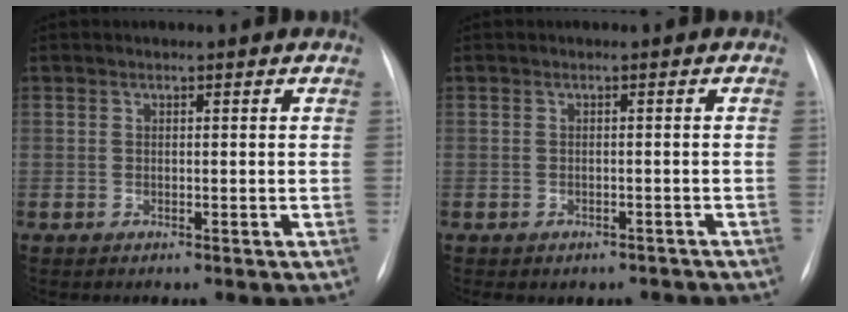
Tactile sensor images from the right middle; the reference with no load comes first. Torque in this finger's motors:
{"motor_torque": [0.47, -0.44, 0.12, 0.06]}